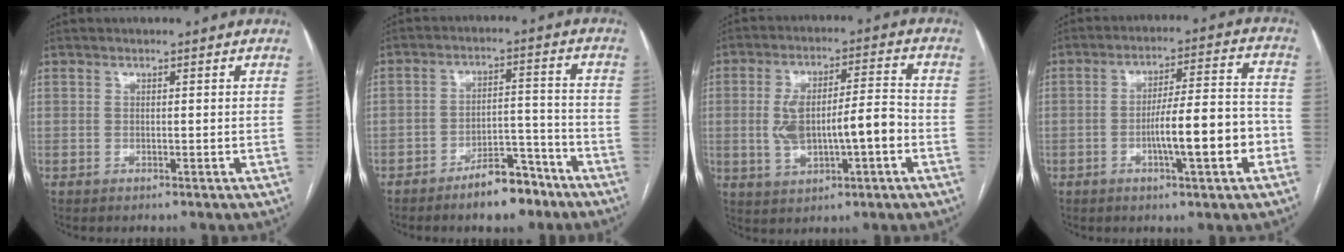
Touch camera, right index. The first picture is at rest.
{"total": 7.7, "force": [-5.8, 3.0, 4.2], "torque": [-0.058, 0.019, -0.089]}
{"total": 11.1, "force": [-1.6, 3.3, 10.5], "torque": [-0.196, 0.024, -0.017]}
{"total": 11.3, "force": [-3.6, 1.4, 10.6], "torque": [-0.170, 0.016, -0.052]}